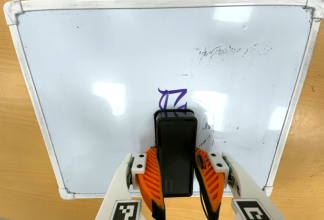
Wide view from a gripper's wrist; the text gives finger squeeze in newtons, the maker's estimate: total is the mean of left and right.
{"total": 8.1, "left": 7.3, "right": 8.9}